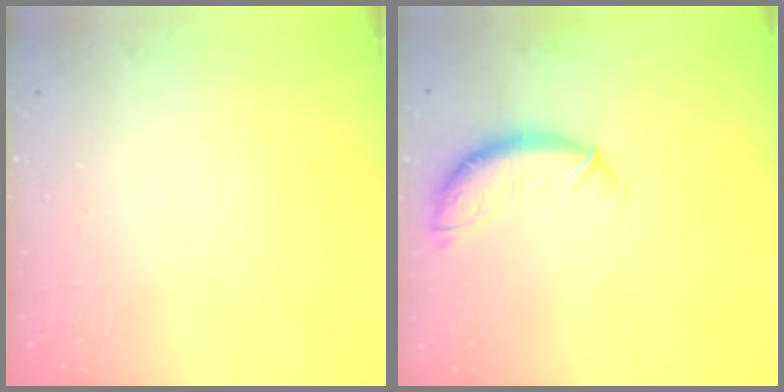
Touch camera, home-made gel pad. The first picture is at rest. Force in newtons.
{"total": 10.3, "press": 10.3, "slide": 0.8}